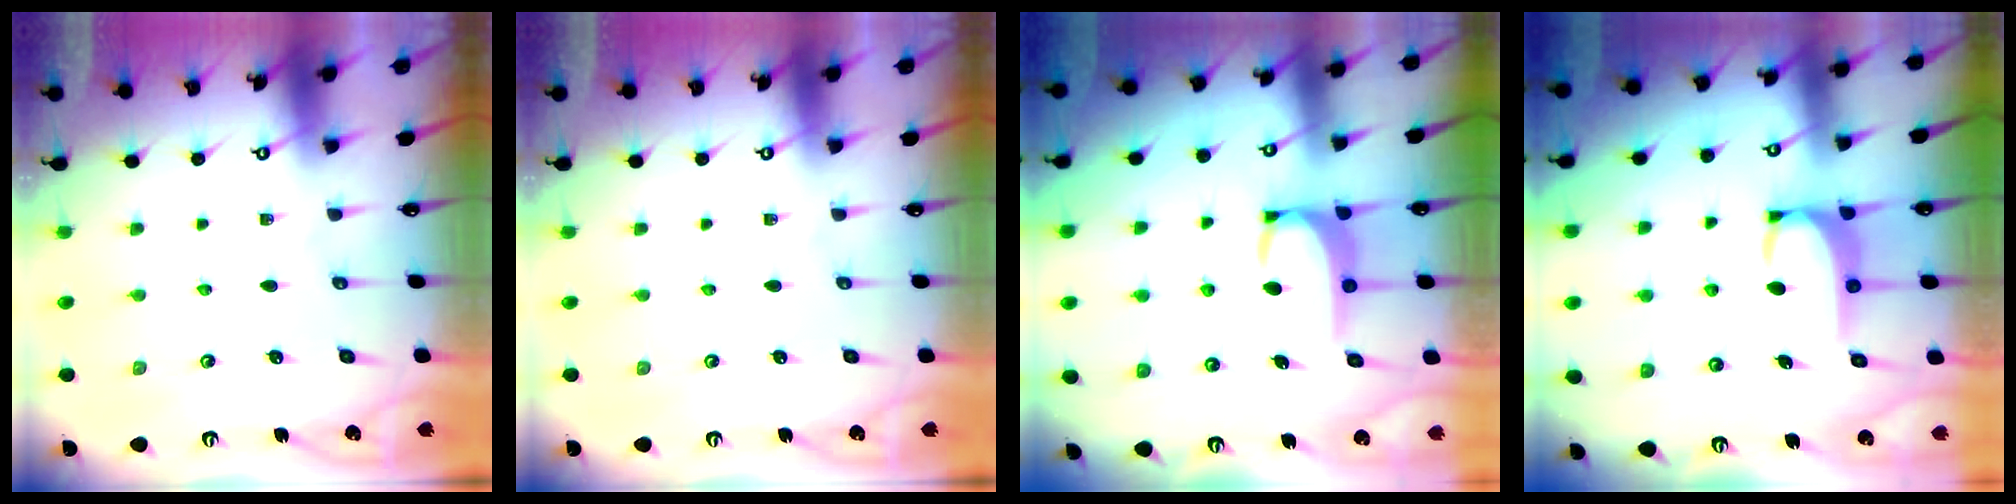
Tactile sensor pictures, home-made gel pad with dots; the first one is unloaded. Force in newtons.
{"total": 0.0}
{"total": 3.4, "press": 3.4, "slide": 0.5}
{"total": 2.8, "press": 2.8, "slide": 0.5}